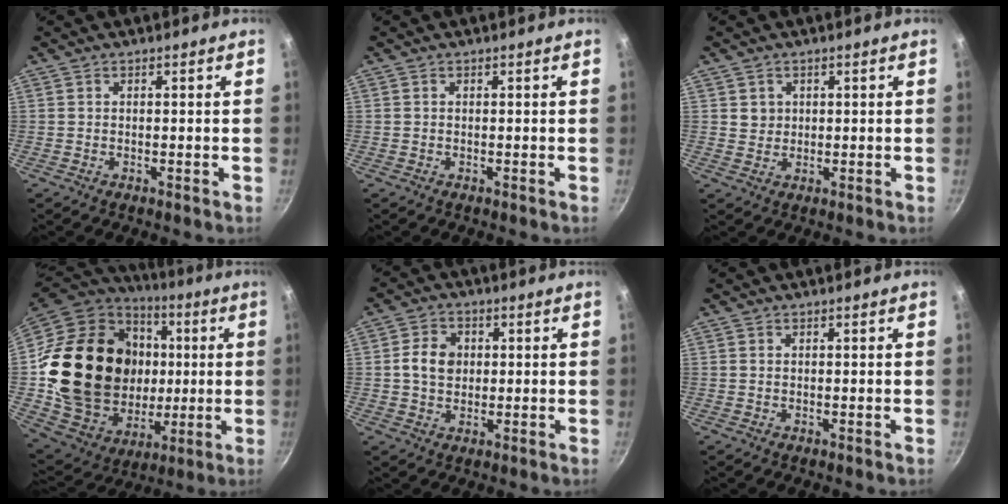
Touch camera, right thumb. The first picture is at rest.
{"total": 0.0}
{"total": 2.3, "force": [0.7, 2.2, 0.5], "torque": [0.006, 0.004, 0.014]}
{"total": 29.3, "force": [2.7, 23.3, 17.5], "torque": [-0.305, 0.014, 0.073]}
{"total": 6.3, "force": [0.7, 5.1, 3.7], "torque": [-0.048, 0.008, 0.004]}
{"total": 0.0}